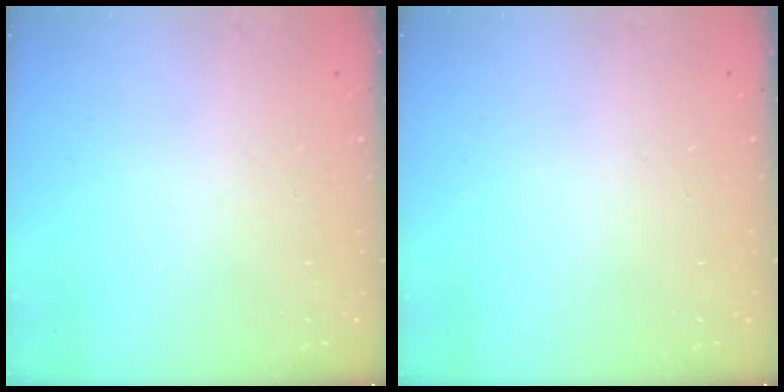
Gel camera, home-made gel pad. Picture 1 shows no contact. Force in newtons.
{"total": 0.0}